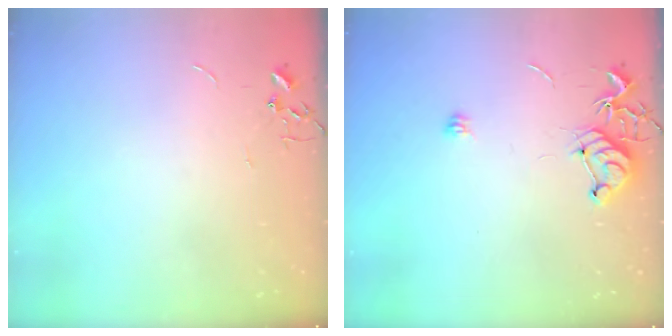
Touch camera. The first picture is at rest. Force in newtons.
{"total": 9.0, "press": 9.0, "slide": 0.6}